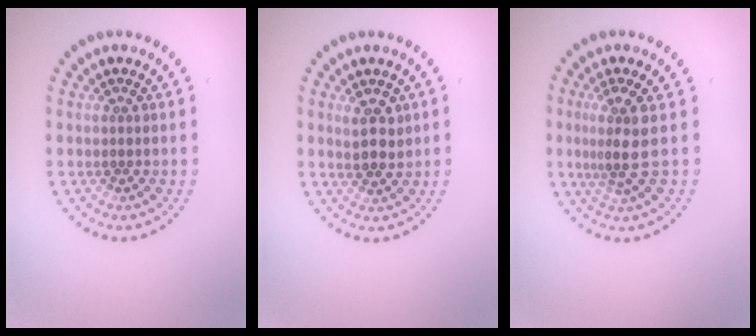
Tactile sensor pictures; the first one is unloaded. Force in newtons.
{"total": 2.4, "press": 2.3, "slide": 0.8}
{"total": 3.1, "press": 2.2, "slide": 2.1}